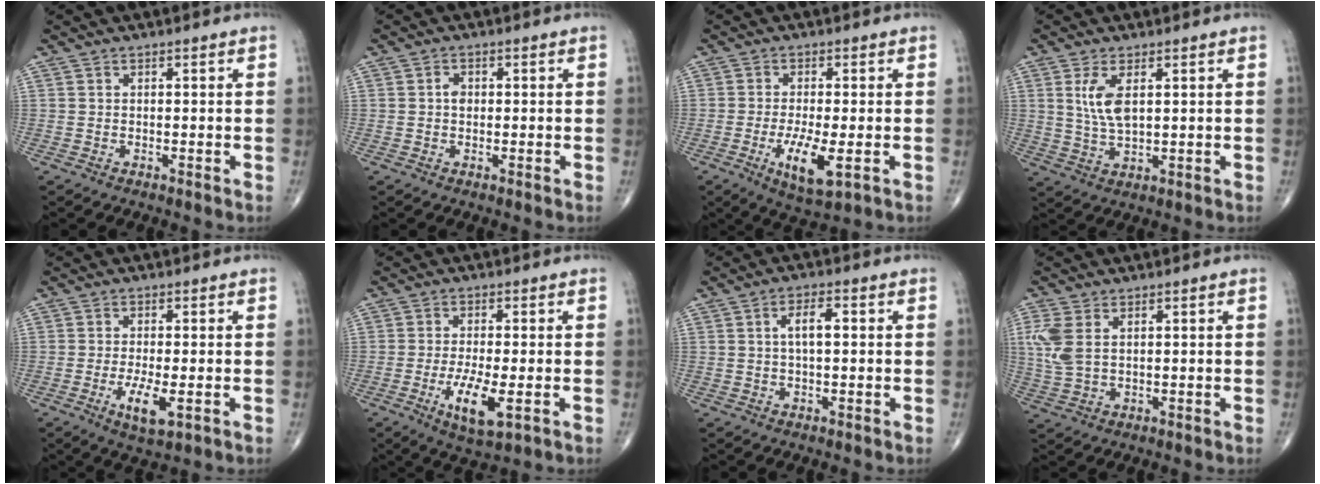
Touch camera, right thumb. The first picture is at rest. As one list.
[{"total": 1.5, "force": [0.0, 1.1, 1.0], "torque": [-0.010, 0.000, -0.003]}, {"total": 8.0, "force": [-2.3, 2.4, 7.3], "torque": [-0.137, -0.019, -0.035]}, {"total": 5.8, "force": [1.7, 2.3, 5.0], "torque": [-0.104, -0.014, 0.042]}, {"total": 5.6, "force": [-1.7, 1.7, 5.0], "torque": [-0.097, -0.013, -0.027]}, {"total": 7.8, "force": [-2.3, 2.3, 7.1], "torque": [-0.135, -0.016, -0.037]}, {"total": 4.0, "force": [0.6, 1.5, 3.7], "torque": [-0.060, 0.003, 0.007]}, {"total": 4.9, "force": [1.5, 2.7, 3.8], "torque": [-0.100, 0.004, 0.037]}]